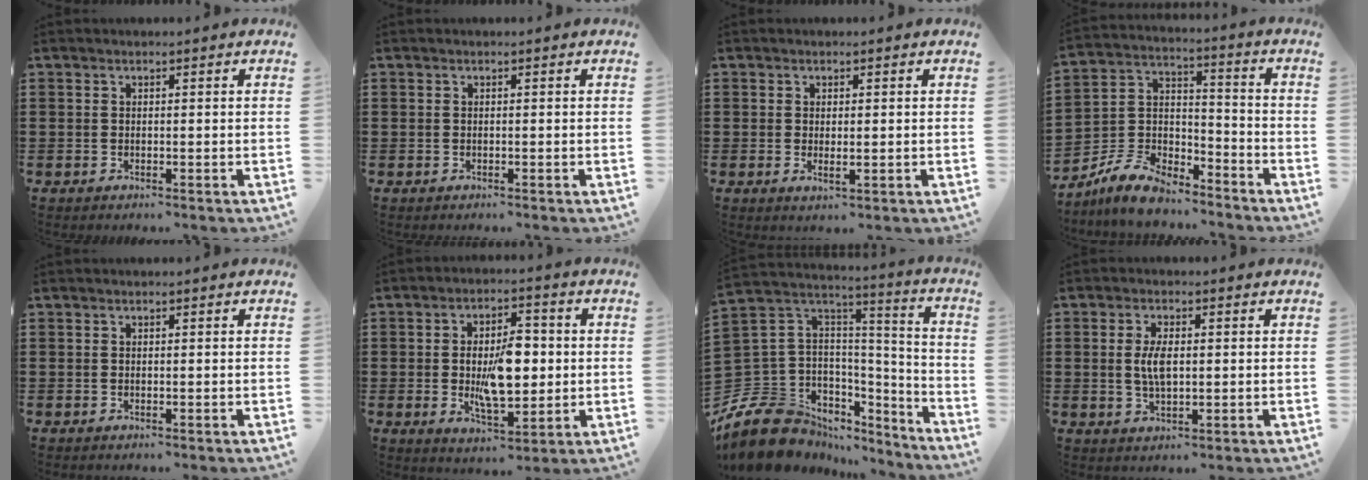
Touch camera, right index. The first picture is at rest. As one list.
[{"total": 0.0}, {"total": 1.3, "force": [0.2, 0.6, 1.2], "torque": [-0.023, 0.002, 0.003]}, {"total": 8.0, "force": [-7.1, 2.7, 2.6], "torque": [-0.079, 0.015, -0.145]}, {"total": 0.0}, {"total": 8.9, "force": [-0.2, 4.3, 7.8], "torque": [-0.137, 0.001, -0.010]}, {"total": 12.5, "force": [-8.4, 8.4, 3.9], "torque": [-0.123, 0.011, -0.156]}, {"total": 4.5, "force": [0.3, 2.0, 4.0], "torque": [-0.089, 0.004, 0.001]}]